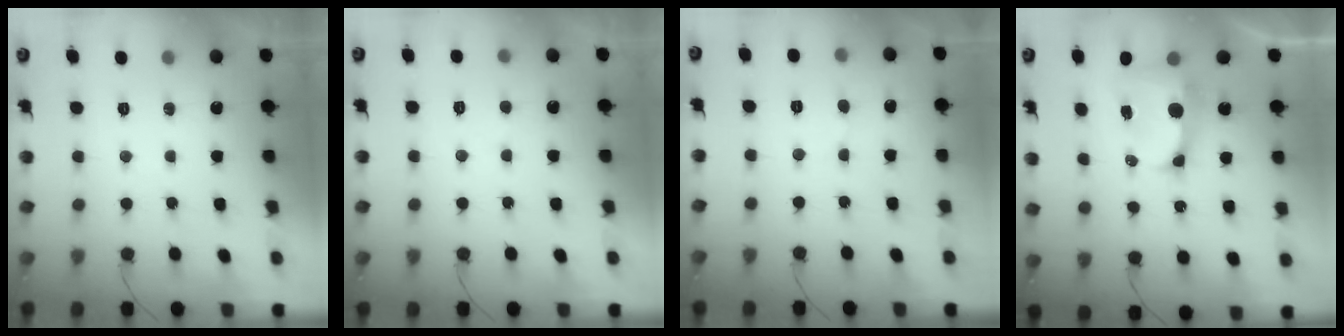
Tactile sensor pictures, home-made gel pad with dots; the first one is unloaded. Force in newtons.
{"total": 3.0, "press": 3.0, "slide": 0.3}
{"total": 2.1, "press": 2.1, "slide": 0.2}
{"total": 9.7, "press": 9.7, "slide": 1.1}